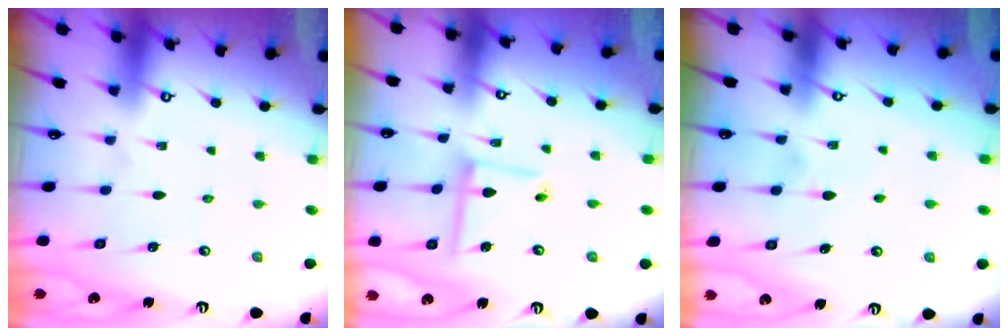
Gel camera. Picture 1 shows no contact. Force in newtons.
{"total": 8.9, "press": 8.9, "slide": 0.7}
{"total": 5.5, "press": 5.5, "slide": 0.2}